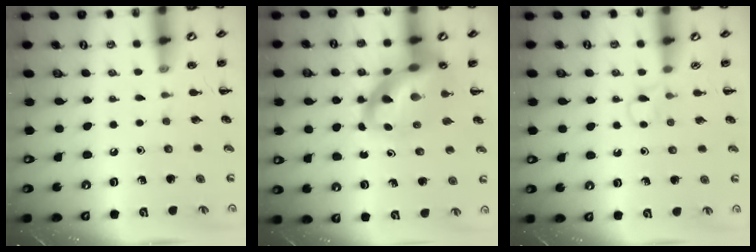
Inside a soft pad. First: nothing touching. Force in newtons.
{"total": 14.9, "press": 14.3, "slide": 4.1}
{"total": 3.1, "press": 2.9, "slide": 1.2}